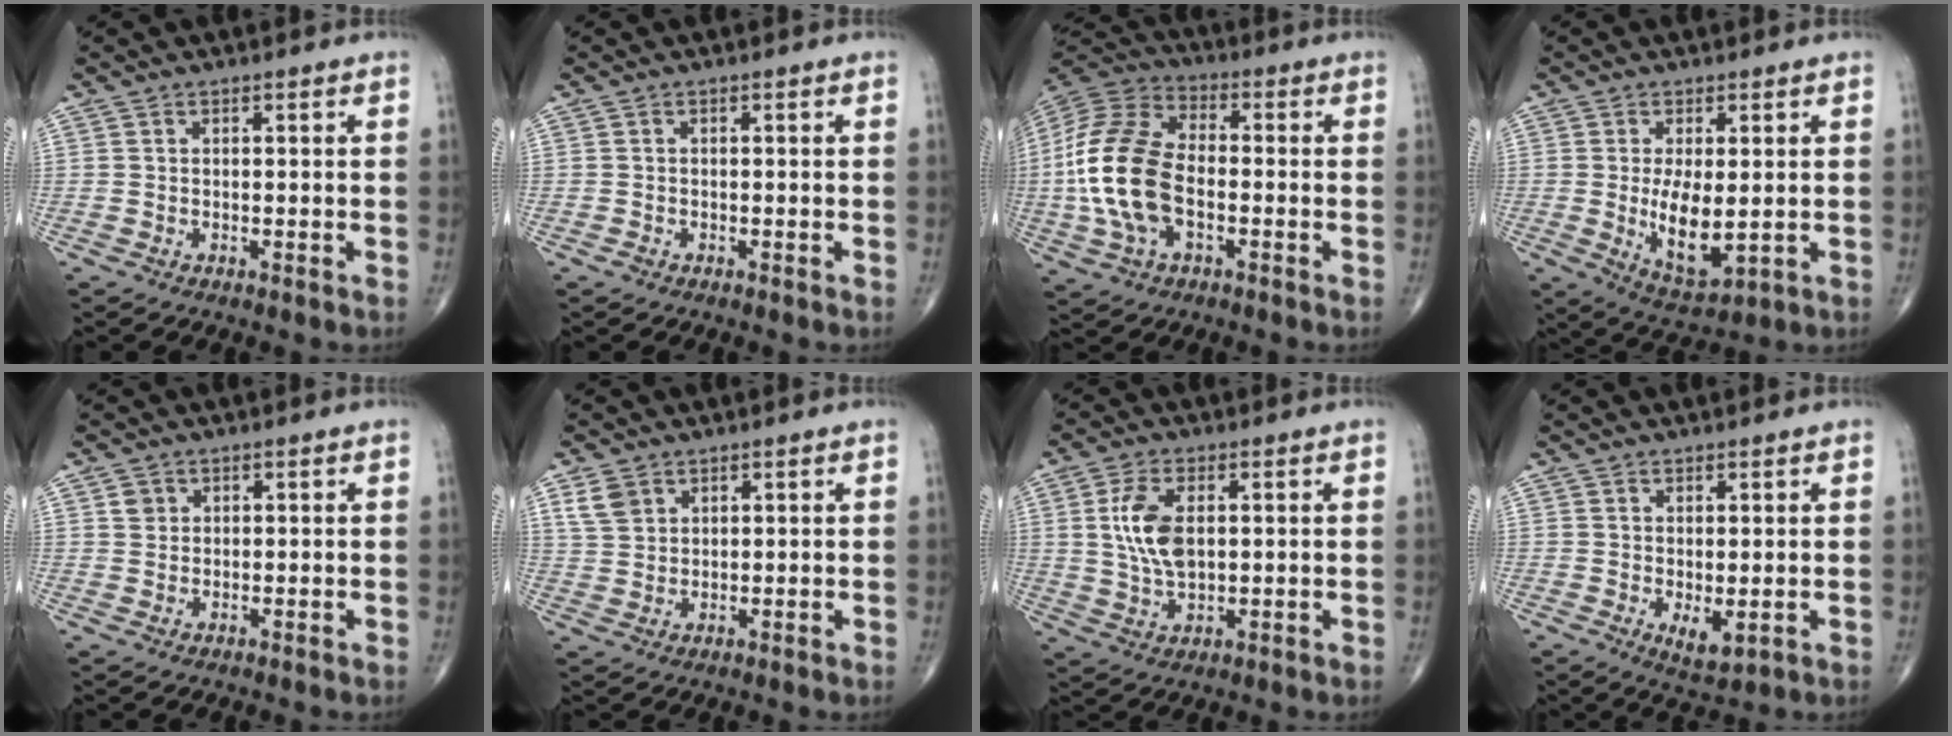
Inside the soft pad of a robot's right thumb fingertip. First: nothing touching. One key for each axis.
{"total": 0.6, "fx": -0.4, "fy": 0.5, "fz": 0.2, "tx": -0.003, "ty": 0.001, "tz": -0.010}
{"total": 18.2, "fx": -2.7, "fy": 10.4, "fz": 14.7, "tx": -0.313, "ty": 0.023, "tz": -0.053}
{"total": 8.9, "fx": -0.4, "fy": 3.8, "fz": 8.1, "tx": -0.131, "ty": -0.022, "tz": 0.006}
{"total": 2.0, "fx": 0.8, "fy": 1.7, "fz": 0.6, "tx": -0.002, "ty": -0.003, "tz": 0.011}
{"total": 4.5, "fx": 2.4, "fy": 3.2, "fz": 2.0, "tx": -0.031, "ty": -0.008, "tz": 0.054}
{"total": 8.8, "fx": 1.5, "fy": 4.8, "fz": 7.3, "tx": -0.145, "ty": -0.005, "tz": 0.033}
{"total": 3.8, "fx": -0.4, "fy": 1.8, "fz": 3.3, "tx": -0.047, "ty": -0.012, "tz": 0.002}